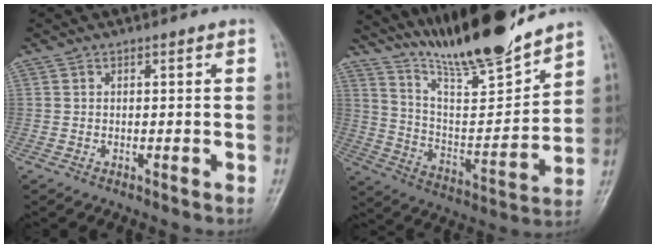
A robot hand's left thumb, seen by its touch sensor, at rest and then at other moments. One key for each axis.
{"total": 18.9, "fx": 16.4, "fy": 2.4, "fz": 9.0, "tx": -0.120, "ty": -0.097, "tz": 0.289}